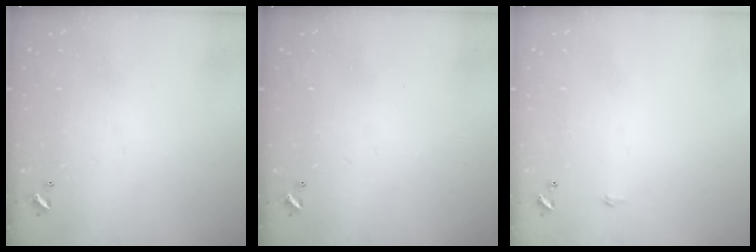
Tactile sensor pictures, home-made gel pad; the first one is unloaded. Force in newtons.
{"total": 0.0}
{"total": 0.6, "press": 0.6, "slide": 0.2}